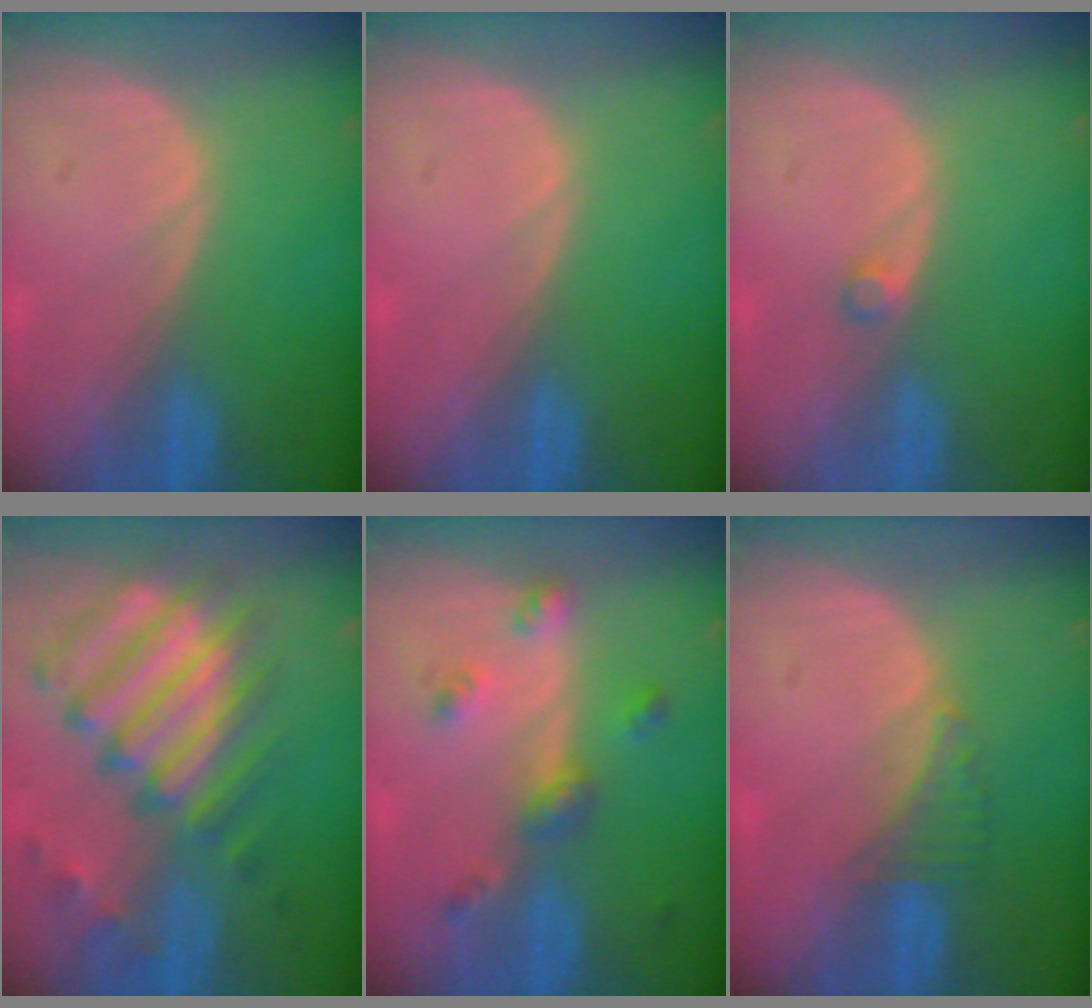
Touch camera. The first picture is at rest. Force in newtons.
{"total": 0.0}
{"total": 1.0, "press": 1.0, "slide": 0.2}
{"total": 12.0, "press": 10.4, "slide": 6.0}
{"total": 4.9, "press": 4.5, "slide": 2.0}
{"total": 2.7, "press": 2.6, "slide": 0.7}